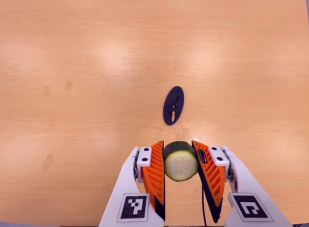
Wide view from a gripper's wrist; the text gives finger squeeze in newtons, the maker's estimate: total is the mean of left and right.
{"total": 10.8, "left": 9.7, "right": 11.9}